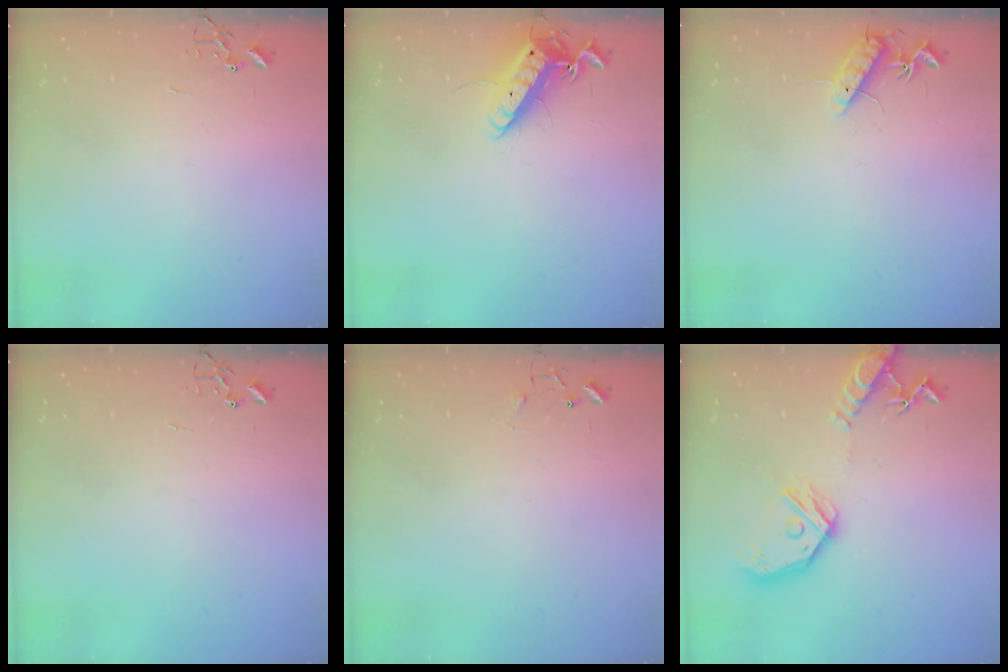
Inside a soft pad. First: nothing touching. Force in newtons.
{"total": 13.2, "press": 13.1, "slide": 1.2}
{"total": 10.1, "press": 10.0, "slide": 0.8}
{"total": 0.0}
{"total": 5.7, "press": 5.7, "slide": 0.2}
{"total": 17.1, "press": 16.9, "slide": 2.2}